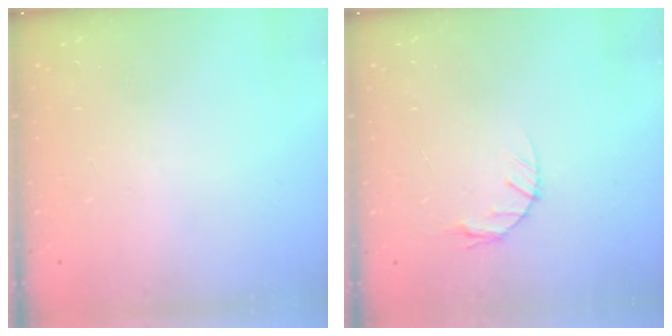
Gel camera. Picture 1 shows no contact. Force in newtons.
{"total": 3.3, "press": 3.2, "slide": 0.5}